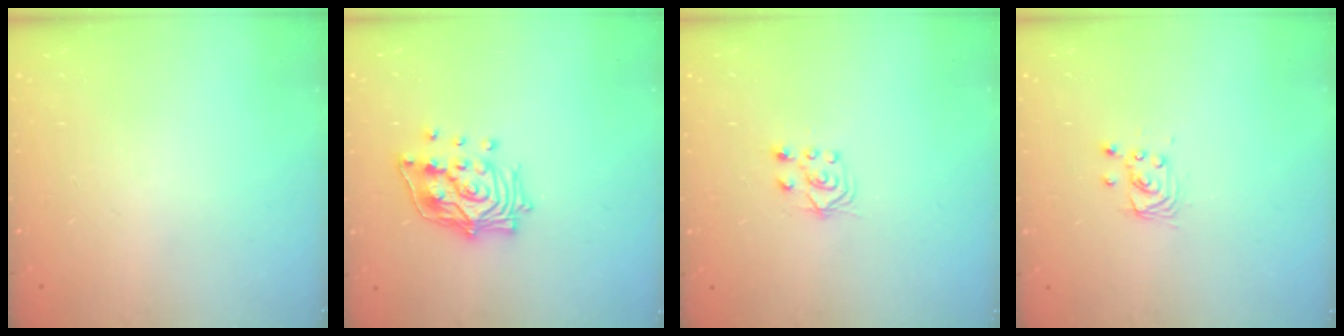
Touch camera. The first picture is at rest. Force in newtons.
{"total": 15.1, "press": 15.0, "slide": 2.0}
{"total": 5.5, "press": 5.5, "slide": 0.4}
{"total": 2.8, "press": 2.8, "slide": 0.2}